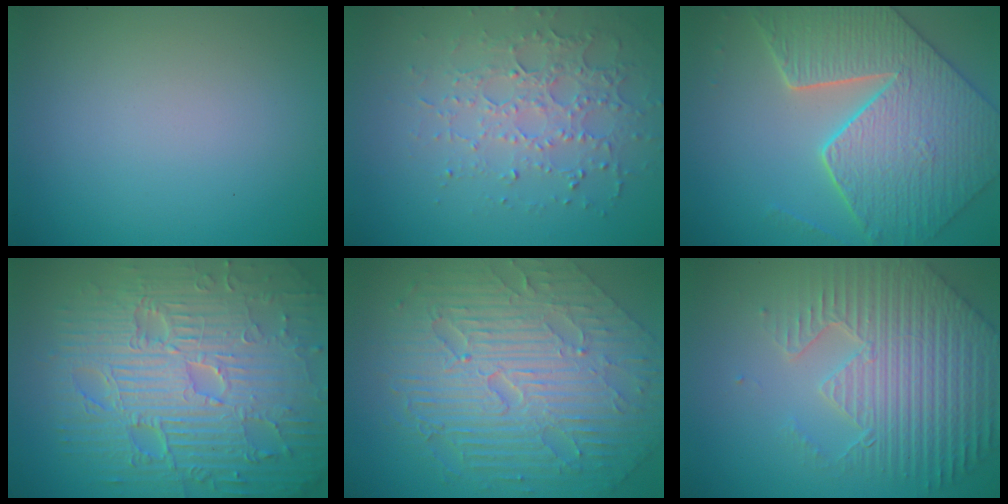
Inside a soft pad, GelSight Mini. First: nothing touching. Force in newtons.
{"total": 3.5, "press": 3.4, "slide": 0.9}
{"total": 7.7, "press": 6.6, "slide": 4.0}
{"total": 12.5, "press": 7.9, "slide": 9.7}
{"total": 10.8, "press": 7.2, "slide": 8.1}
{"total": 7.4, "press": 5.6, "slide": 4.8}